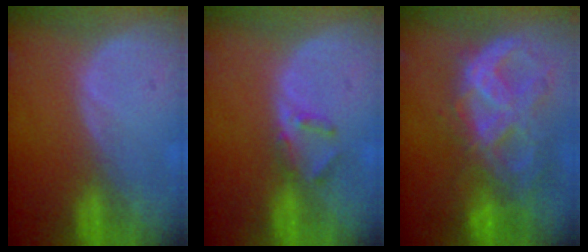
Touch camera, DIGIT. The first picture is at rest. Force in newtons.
{"total": 2.5, "press": 2.3, "slide": 1.0}
{"total": 10.9, "press": 9.2, "slide": 5.7}